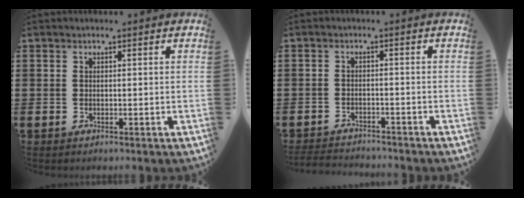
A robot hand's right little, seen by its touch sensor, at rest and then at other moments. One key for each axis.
{"total": 2.1, "fx": -2.1, "fy": 0.0, "fz": -0.2, "tx": -0.001, "ty": 0.002, "tz": -0.046}